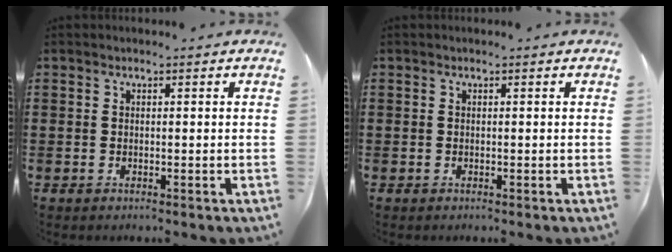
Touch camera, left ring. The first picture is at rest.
{"total": 0.0}